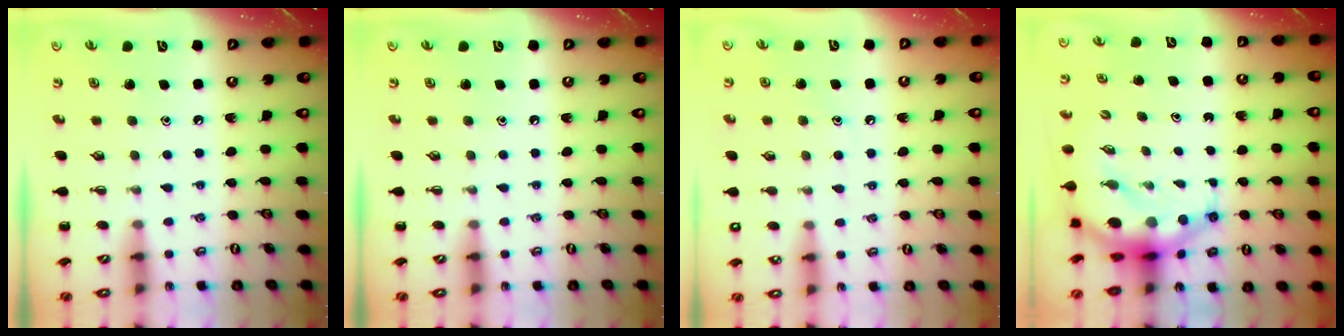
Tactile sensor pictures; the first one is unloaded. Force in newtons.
{"total": 0.0}
{"total": 7.2, "press": 7.0, "slide": 1.8}
{"total": 9.9, "press": 9.5, "slide": 2.7}